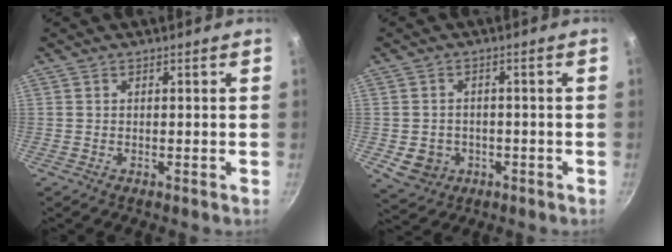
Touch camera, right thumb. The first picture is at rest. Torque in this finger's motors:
{"motor_torque": [1.30, 1.06, 0.33, -0.54, 0.29]}